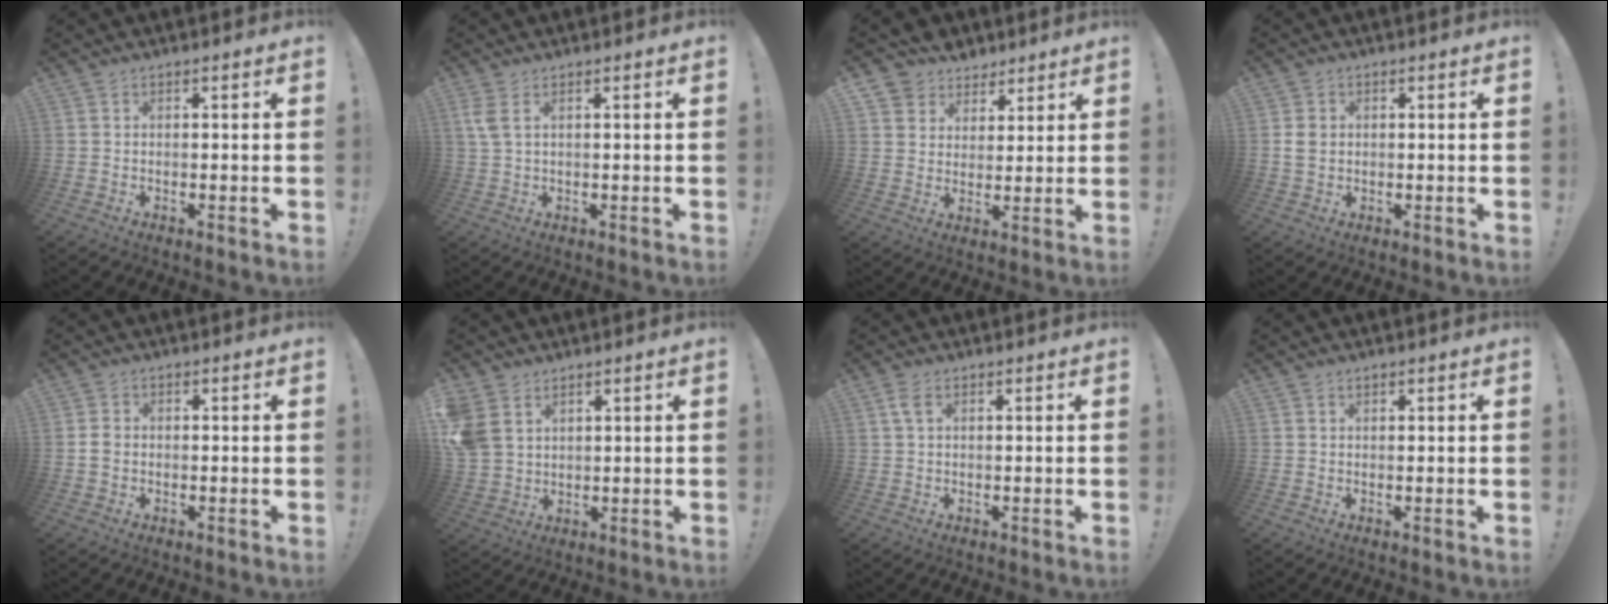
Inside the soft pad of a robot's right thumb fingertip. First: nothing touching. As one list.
[{"total": 3.4, "force": [1.5, 1.0, 2.9], "torque": [-0.063, 0.002, 0.029]}, {"total": 6.8, "force": [4.4, 5.2, 0.1], "torque": [-0.007, -0.037, 0.089]}, {"total": 3.2, "force": [0.3, 2.5, 1.9], "torque": [-0.027, 0.004, 0.006]}, {"total": 2.1, "force": [-0.4, 1.7, 1.3], "torque": [-0.022, 0.007, -0.007]}, {"total": 7.5, "force": [3.5, 5.4, 3.9], "torque": [-0.090, -0.007, 0.075]}, {"total": 3.0, "force": [1.1, 1.3, 2.5], "torque": [-0.046, 0.003, 0.018]}, {"total": 0.5, "force": [0.4, 0.2, 0.1], "torque": [0.000, -0.001, 0.009]}]